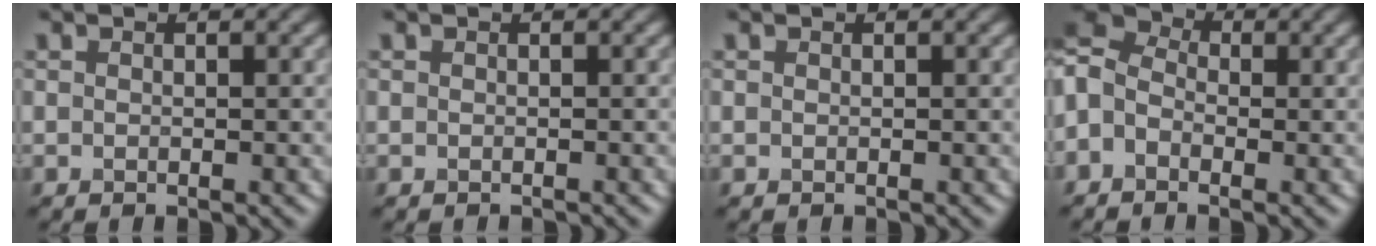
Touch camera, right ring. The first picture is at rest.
{"total": 0.6, "force": [-0.5, 0.0, -0.1], "torque": [0.002, -0.009, -0.010]}
{"total": 0.0}
{"total": 5.5, "force": [-0.8, 4.1, 3.5], "torque": [-0.088, 0.015, -0.026]}